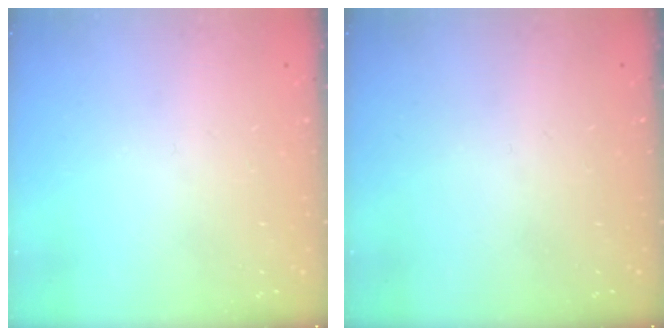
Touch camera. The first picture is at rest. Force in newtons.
{"total": 0.0}